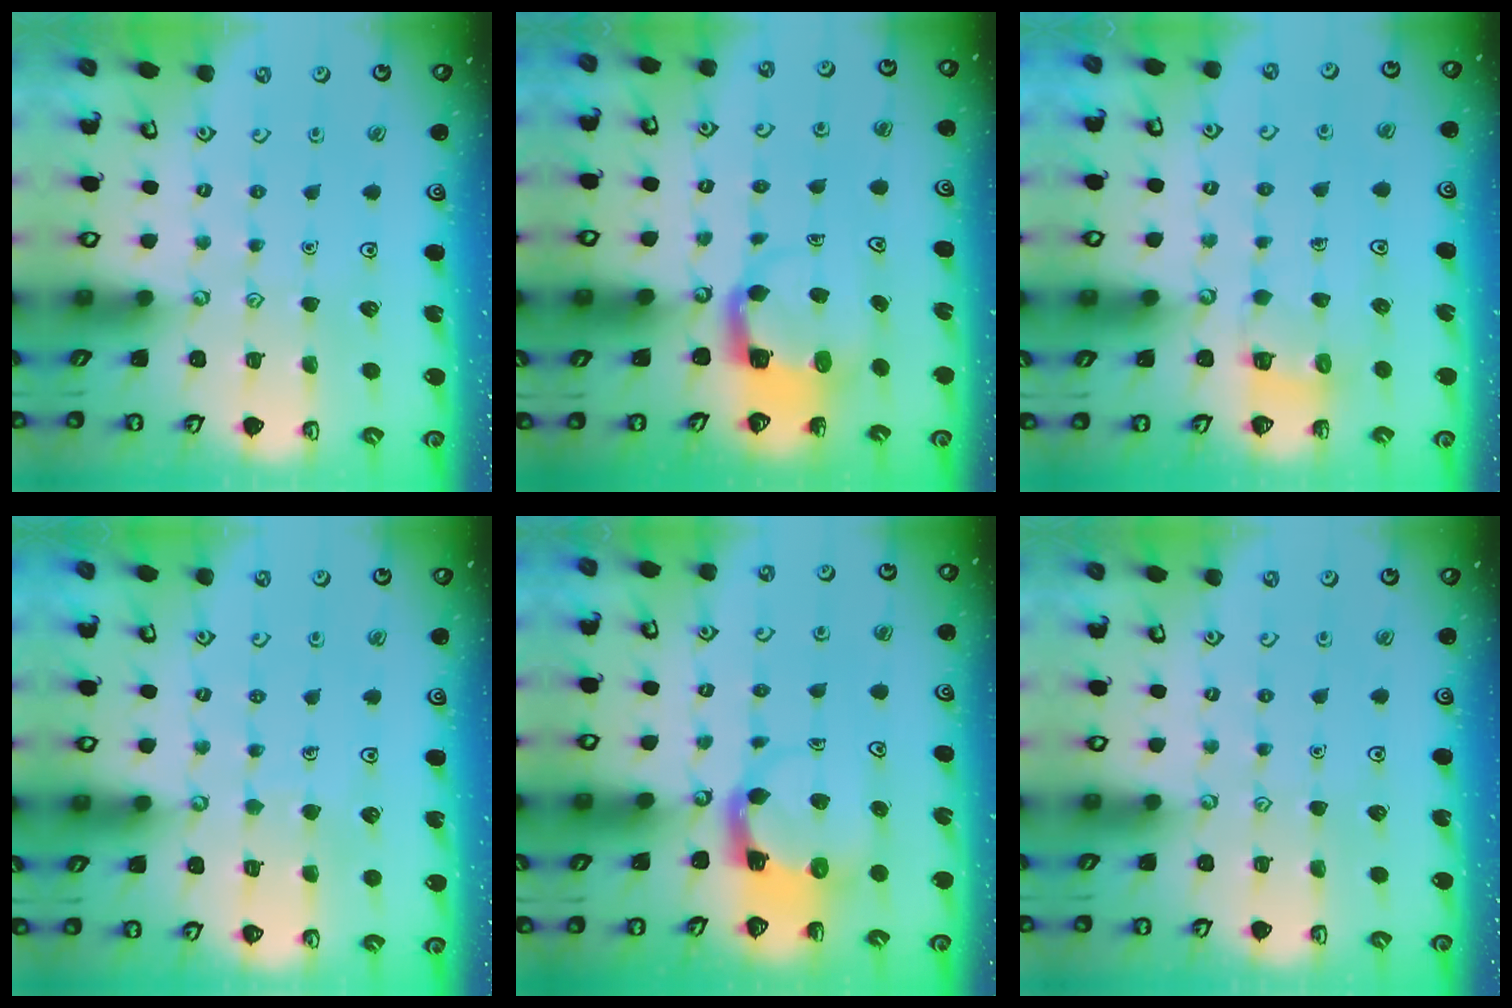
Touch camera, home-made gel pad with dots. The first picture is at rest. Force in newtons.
{"total": 4.7, "press": 4.7, "slide": 0.4}
{"total": 3.8, "press": 3.8, "slide": 0.2}
{"total": 4.1, "press": 4.1, "slide": 0.2}
{"total": 4.0, "press": 3.9, "slide": 0.6}
{"total": 0.0}